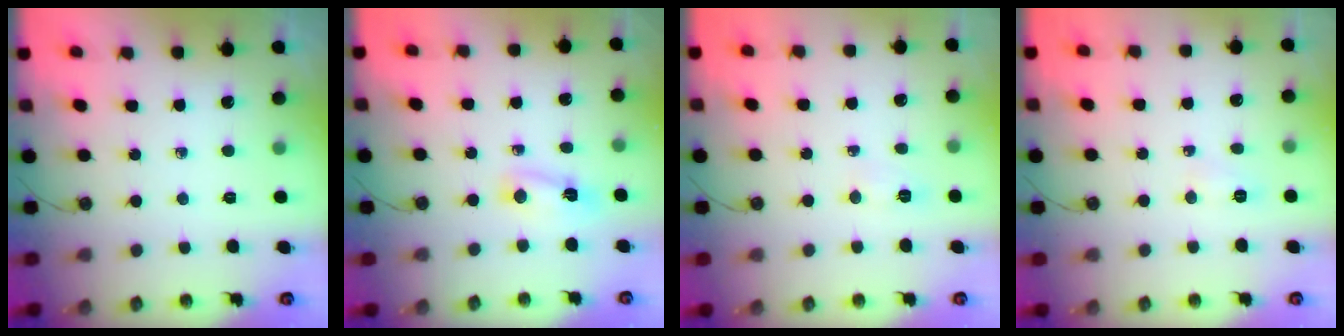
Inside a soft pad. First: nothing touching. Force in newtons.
{"total": 3.1, "press": 3.1, "slide": 0.5}
{"total": 5.1, "press": 5.0, "slide": 0.6}
{"total": 18.1, "press": 6.2, "slide": 17.0}